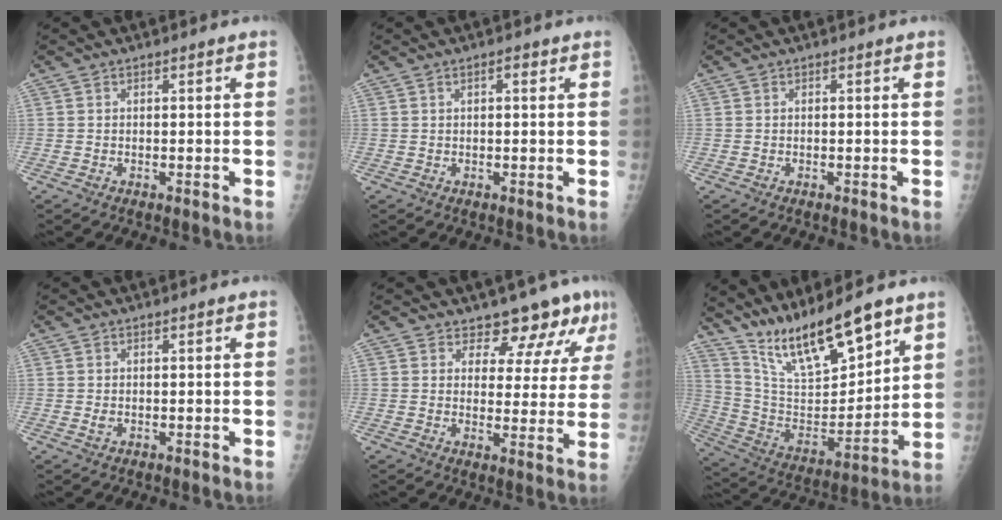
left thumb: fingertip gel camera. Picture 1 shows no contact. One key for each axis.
{"total": 1.3, "fx": 0.6, "fy": 0.5, "fz": 1.1, "tx": -0.015, "ty": 0.001, "tz": 0.008}
{"total": 0.0}
{"total": 1.0, "fx": 0.0, "fy": 0.6, "fz": 0.8, "tx": -0.007, "ty": 0.002, "tz": 0.003}
{"total": 9.4, "fx": 7.6, "fy": 4.5, "fz": 3.2, "tx": 0.003, "ty": -0.048, "tz": 0.081}
{"total": 18.5, "fx": 13.7, "fy": 5.0, "fz": 11.4, "tx": -0.163, "ty": -0.074, "tz": 0.262}